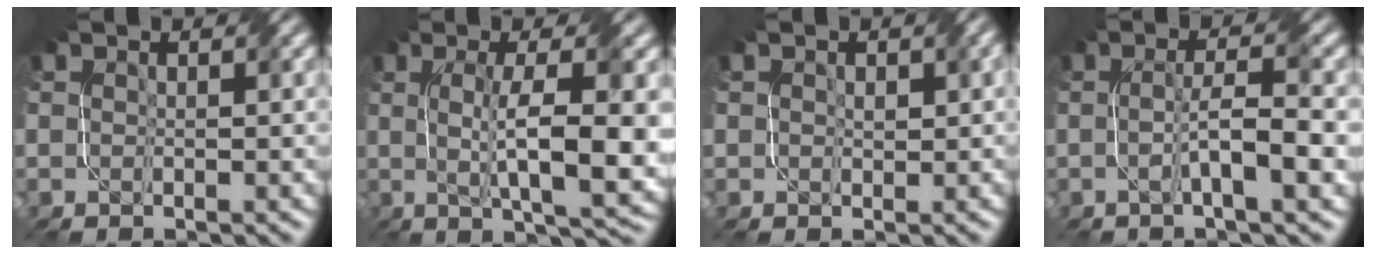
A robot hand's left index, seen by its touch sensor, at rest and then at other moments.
{"total": 8.8, "force": [0.0, 2.0, 8.6], "torque": [-0.133, -0.001, 0.005]}
{"total": 1.5, "force": [0.6, 1.0, 1.0], "torque": [-0.016, 0.000, 0.012]}
{"total": 4.6, "force": [-0.7, 0.6, 4.5], "torque": [-0.079, 0.009, -0.016]}